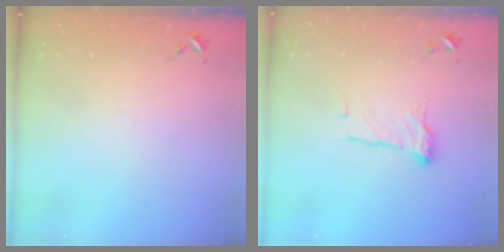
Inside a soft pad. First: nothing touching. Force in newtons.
{"total": 11.4, "press": 11.3, "slide": 0.5}